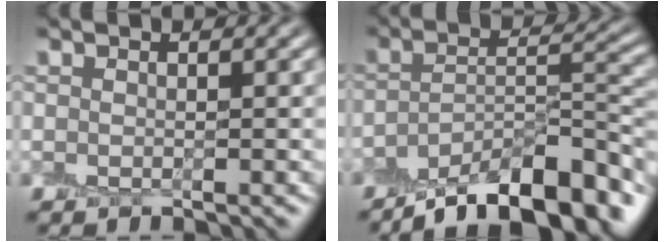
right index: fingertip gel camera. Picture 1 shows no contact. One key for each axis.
{"total": 11.5, "fx": -8.2, "fy": 3.6, "fz": 7.3, "tx": -0.107, "ty": 0.004, "tz": -0.133}